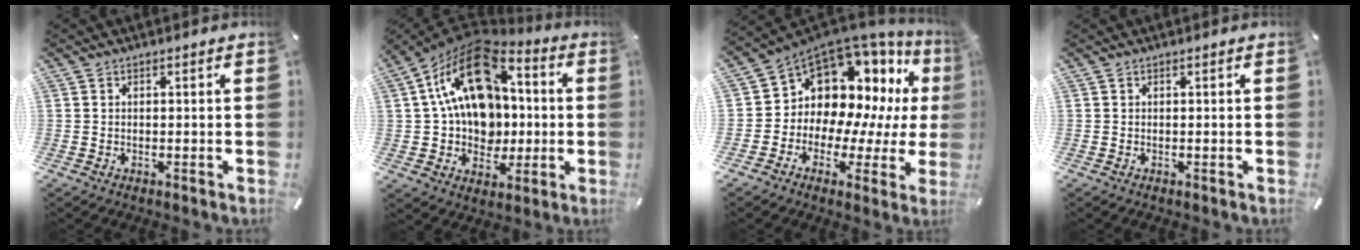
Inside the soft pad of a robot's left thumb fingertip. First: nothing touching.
{"total": 21.2, "force": [4.0, 15.7, 13.6], "torque": [-0.251, -0.022, 0.069]}
{"total": 12.6, "force": [6.4, 9.6, 5.0], "torque": [-0.085, -0.083, 0.123]}
{"total": 0.0}